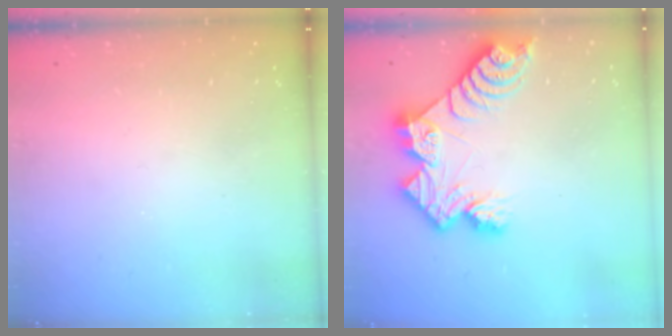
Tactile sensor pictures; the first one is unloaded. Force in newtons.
{"total": 12.3, "press": 12.3, "slide": 1.3}